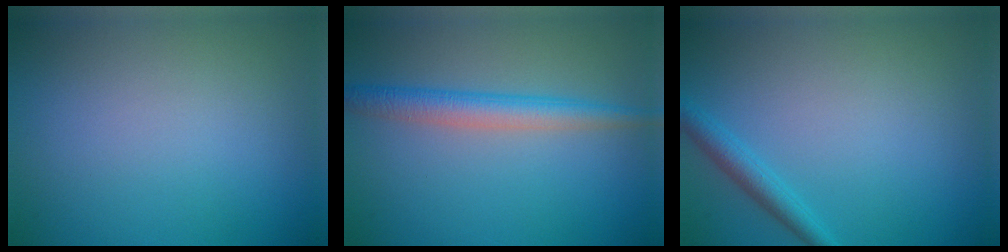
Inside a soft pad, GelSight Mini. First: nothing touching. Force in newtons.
{"total": 3.4, "press": 3.4, "slide": 0.1}
{"total": 2.0, "press": 2.0, "slide": 0.1}